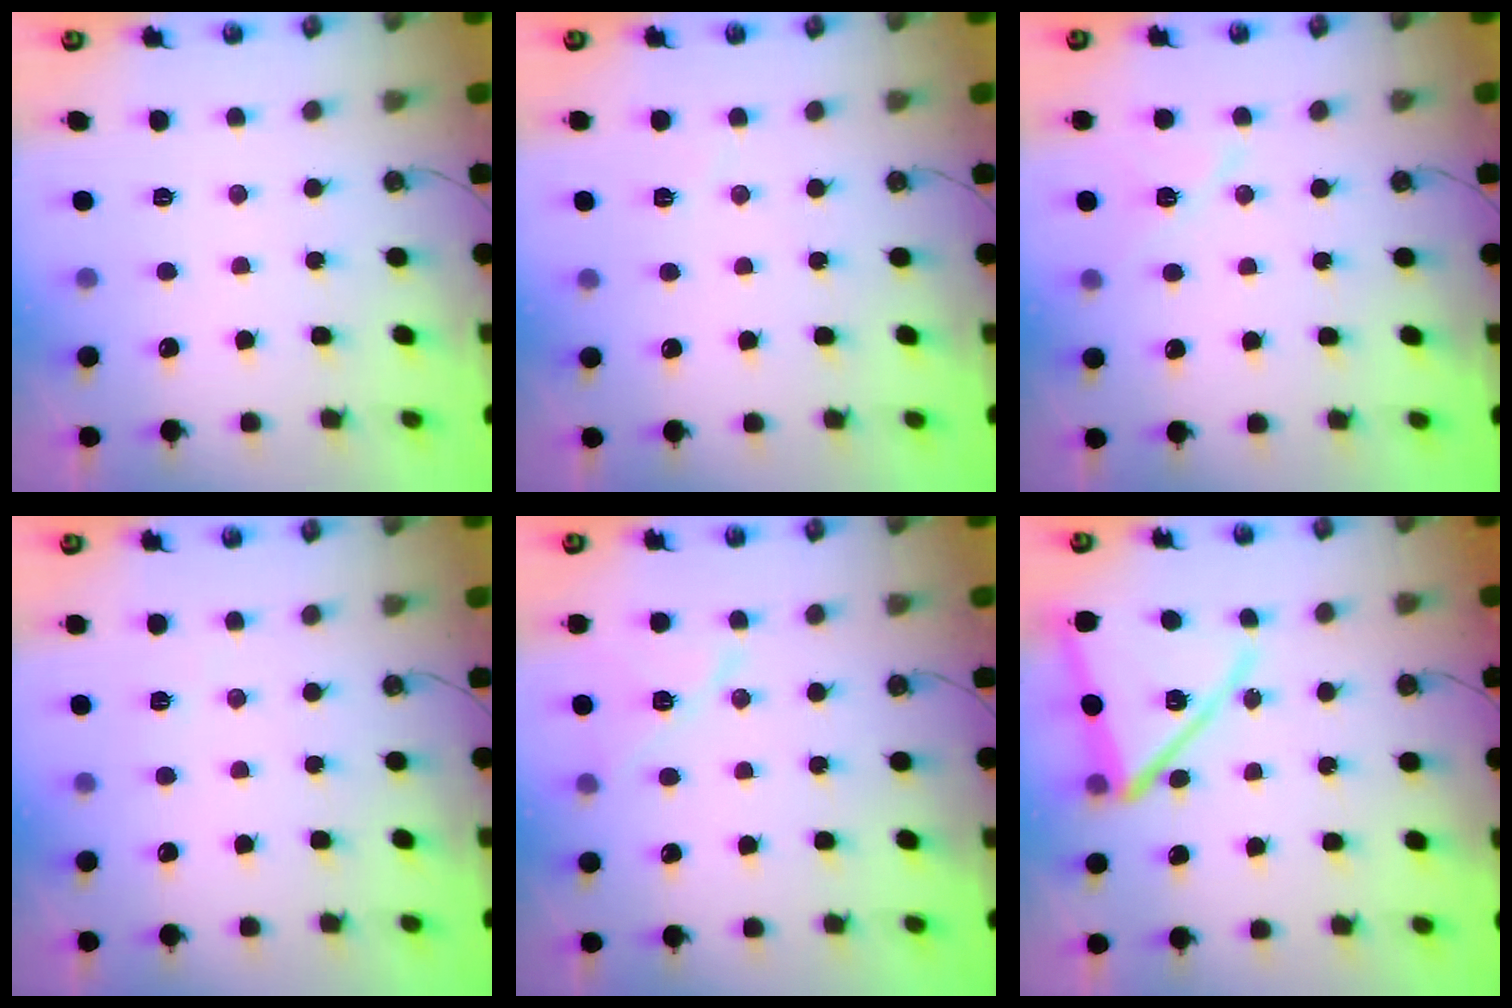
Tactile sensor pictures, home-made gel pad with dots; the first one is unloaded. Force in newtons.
{"total": 2.9, "press": 2.7, "slide": 1.1}
{"total": 7.9, "press": 7.6, "slide": 2.2}
{"total": 2.9, "press": 2.1, "slide": 2.1}
{"total": 10.7, "press": 10.6, "slide": 1.4}
{"total": 16.6, "press": 16.6, "slide": 1.3}